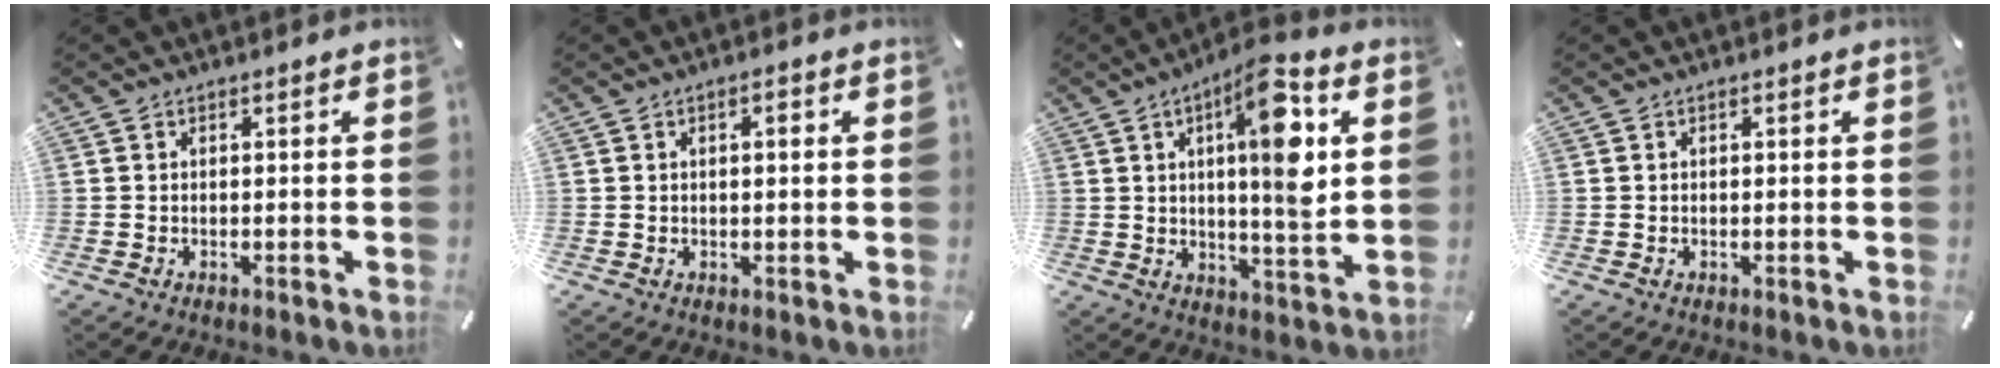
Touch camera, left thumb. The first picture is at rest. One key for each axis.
{"total": 1.4, "fx": 0.4, "fy": 0.6, "fz": 1.2, "tx": -0.025, "ty": 0.005, "tz": 0.005}
{"total": 15.2, "fx": 5.2, "fy": 4.2, "fz": 13.6, "tx": -0.208, "ty": -0.018, "tz": 0.078}
{"total": 0.0}